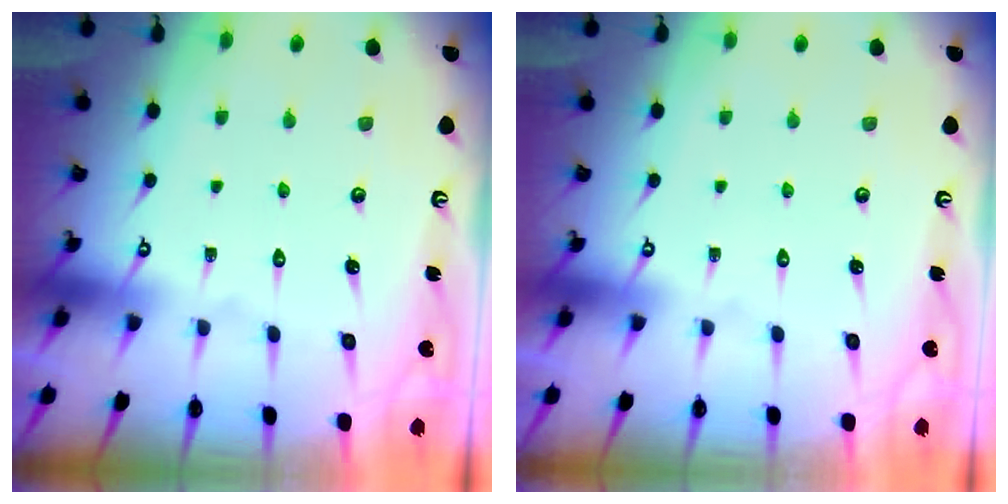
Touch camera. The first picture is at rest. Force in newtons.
{"total": 0.0}